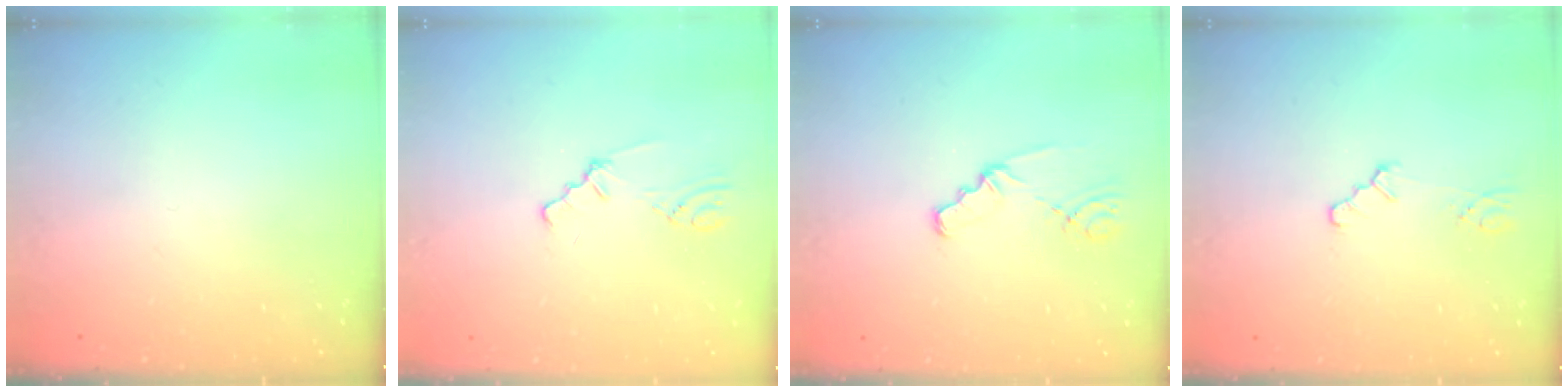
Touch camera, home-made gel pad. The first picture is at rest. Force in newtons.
{"total": 0.9, "press": 0.9, "slide": 0.2}
{"total": 1.8, "press": 1.8, "slide": 0.3}
{"total": 1.0, "press": 1.0, "slide": 0.2}